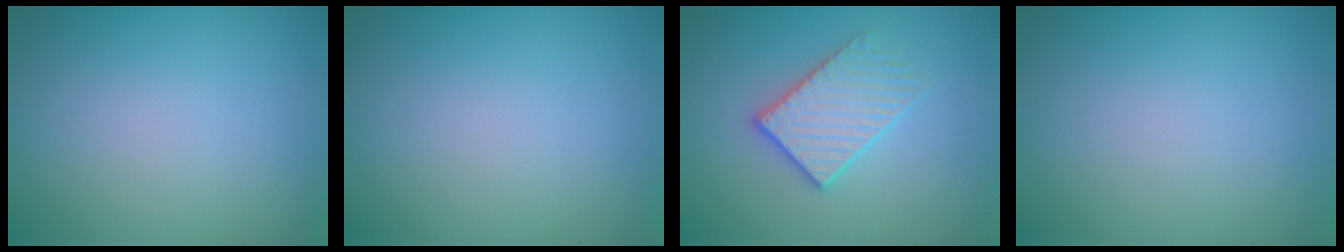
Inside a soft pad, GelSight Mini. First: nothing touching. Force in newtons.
{"total": 0.0}
{"total": 2.9, "press": 2.6, "slide": 1.2}
{"total": 0.0}